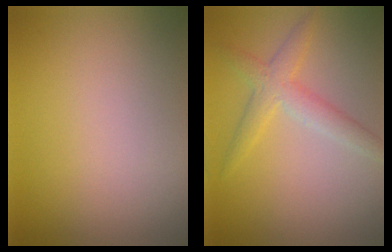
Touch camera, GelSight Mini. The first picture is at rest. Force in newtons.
{"total": 3.0, "press": 3.0, "slide": 0.1}